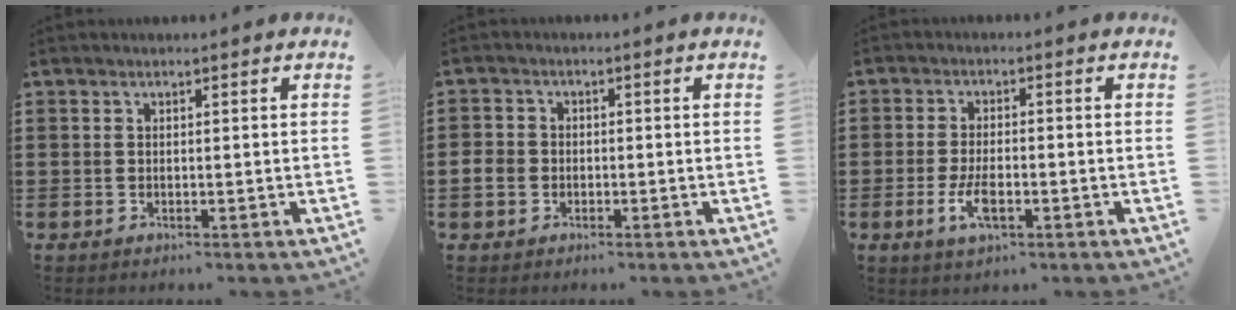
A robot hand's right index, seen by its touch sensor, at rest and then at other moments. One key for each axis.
{"total": 2.9, "fx": -1.0, "fy": 2.4, "fz": 1.3, "tx": -0.044, "ty": -0.004, "tz": -0.025}
{"total": 4.7, "fx": -1.6, "fy": 1.9, "fz": 3.9, "tx": -0.087, "ty": -0.004, "tz": -0.033}